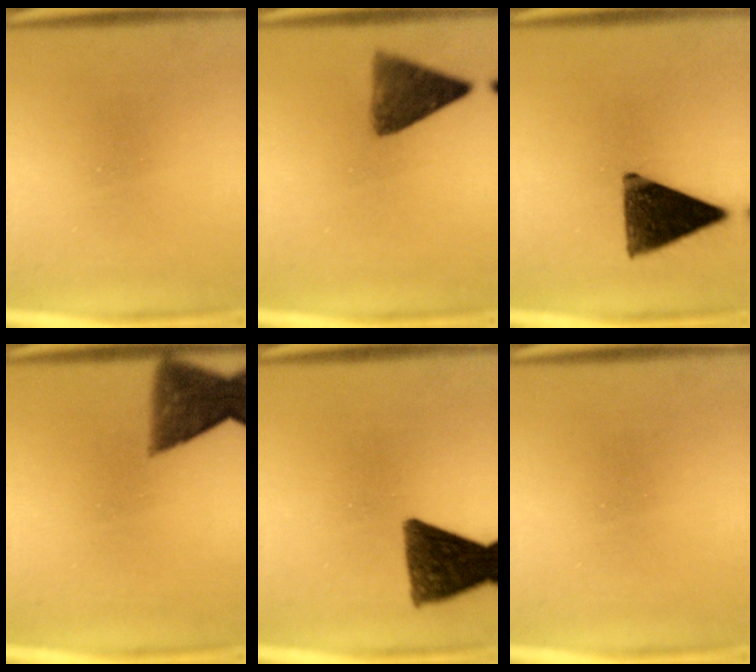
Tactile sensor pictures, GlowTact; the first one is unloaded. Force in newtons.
{"total": 7.7}
{"total": 12.9}
{"total": 5.4}
{"total": 10.8}
{"total": 0.0}